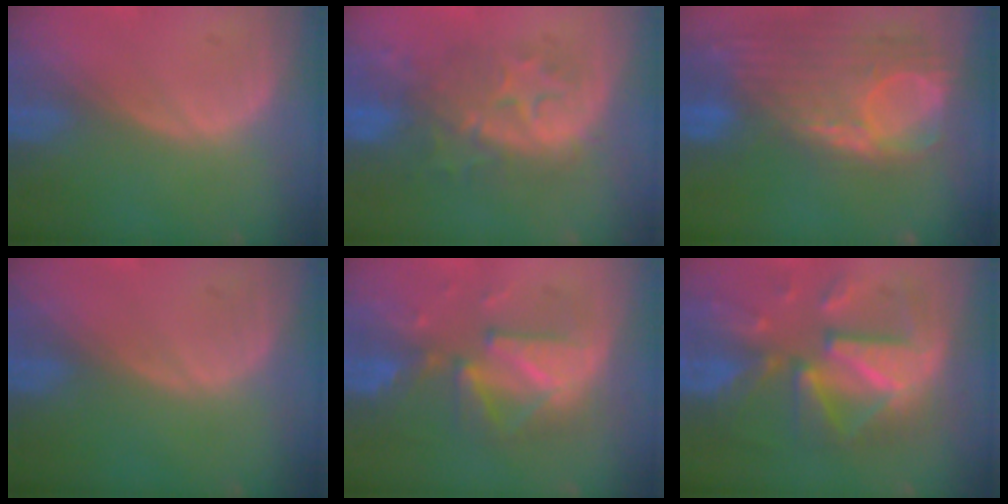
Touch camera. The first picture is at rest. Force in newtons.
{"total": 8.9, "press": 8.5, "slide": 2.7}
{"total": 12.7, "press": 10.6, "slide": 6.9}
{"total": 0.0}
{"total": 8.0, "press": 8.0, "slide": 0.6}
{"total": 11.8, "press": 11.7, "slide": 1.2}